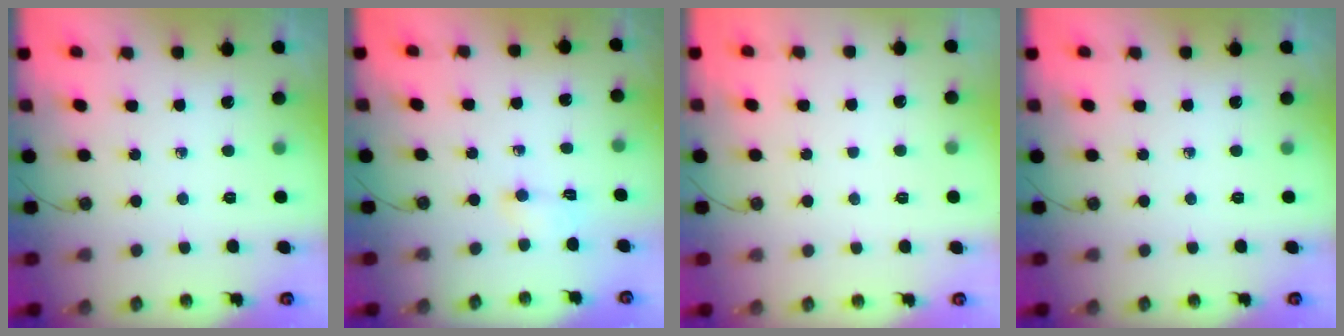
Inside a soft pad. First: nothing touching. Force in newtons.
{"total": 2.4, "press": 2.3, "slide": 0.7}
{"total": 1.1, "press": 1.1, "slide": 0.1}
{"total": 0.0}